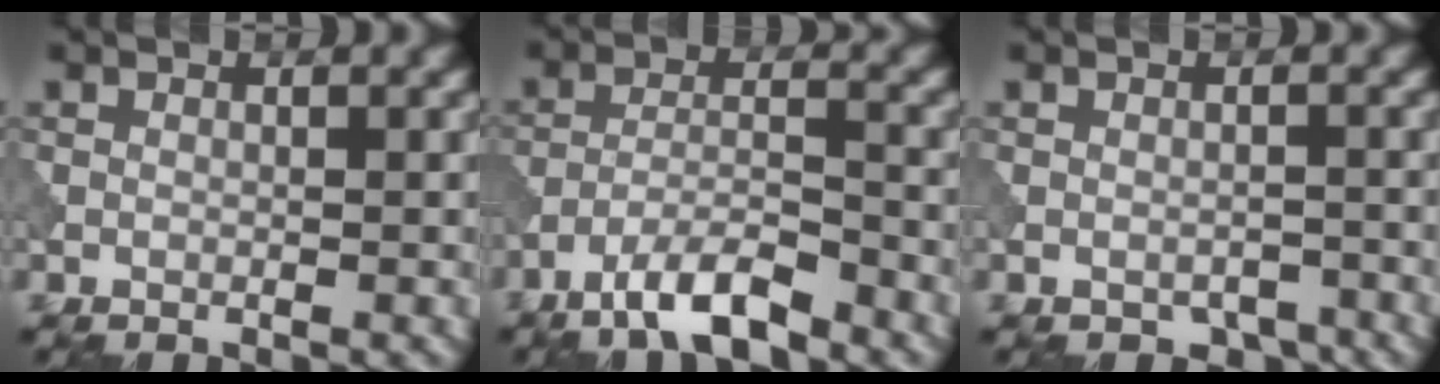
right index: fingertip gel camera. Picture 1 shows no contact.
{"total": 5.4, "force": [-4.1, 1.1, 3.3], "torque": [-0.060, 0.003, -0.081]}
{"total": 2.0, "force": [-1.5, 1.1, 0.7], "torque": [-0.010, -0.009, -0.018]}